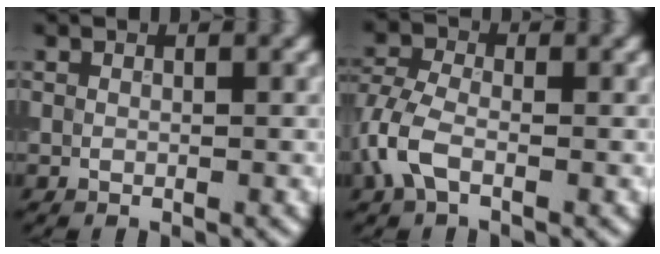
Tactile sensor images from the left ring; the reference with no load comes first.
{"total": 3.8, "force": [-1.5, 2.2, 2.8], "torque": [-0.072, 0.005, -0.043]}